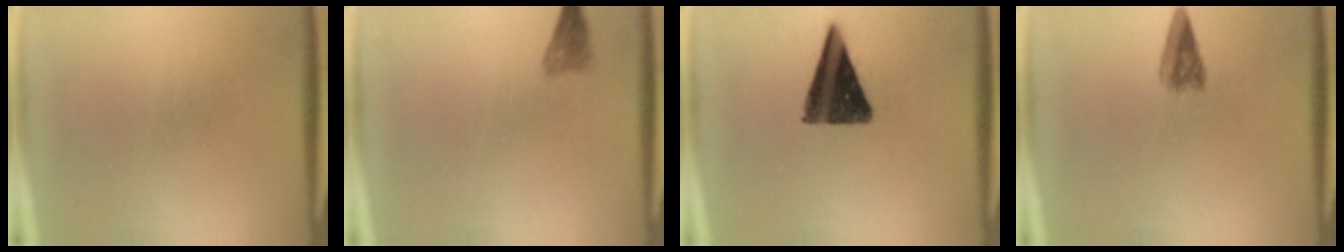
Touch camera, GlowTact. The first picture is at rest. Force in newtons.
{"total": 1.7}
{"total": 13.2}
{"total": 3.0}